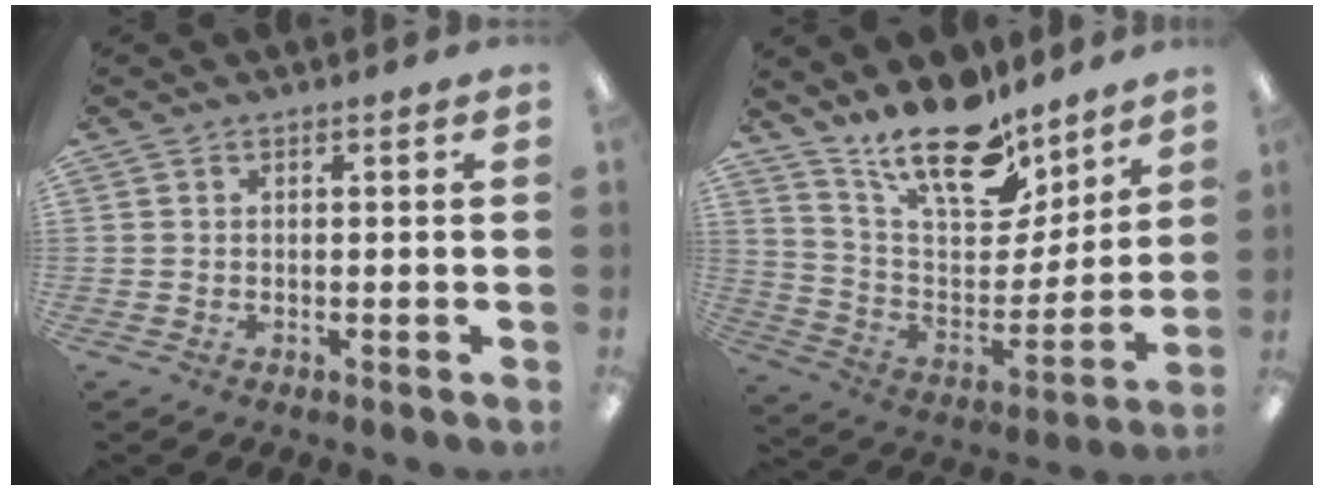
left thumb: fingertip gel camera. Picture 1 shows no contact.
{"total": 20.6, "force": [15.9, 8.4, 10.0], "torque": [-0.170, -0.109, 0.281]}